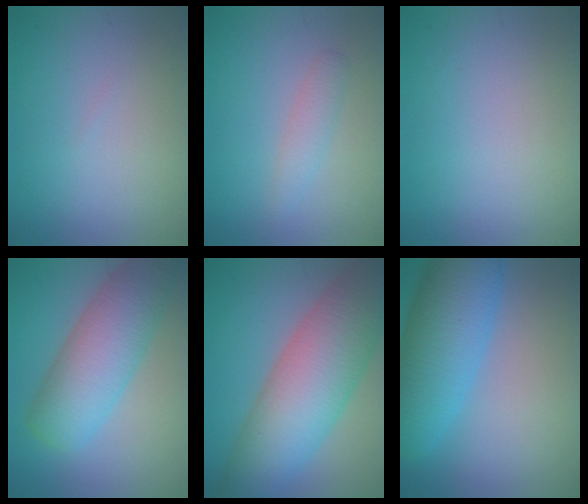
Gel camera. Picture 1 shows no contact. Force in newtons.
{"total": 1.1, "press": 1.1, "slide": 0.1}
{"total": 0.0}
{"total": 7.8, "press": 7.8, "slide": 0.3}
{"total": 11.2, "press": 11.2, "slide": 0.4}
{"total": 9.1, "press": 9.1, "slide": 0.5}